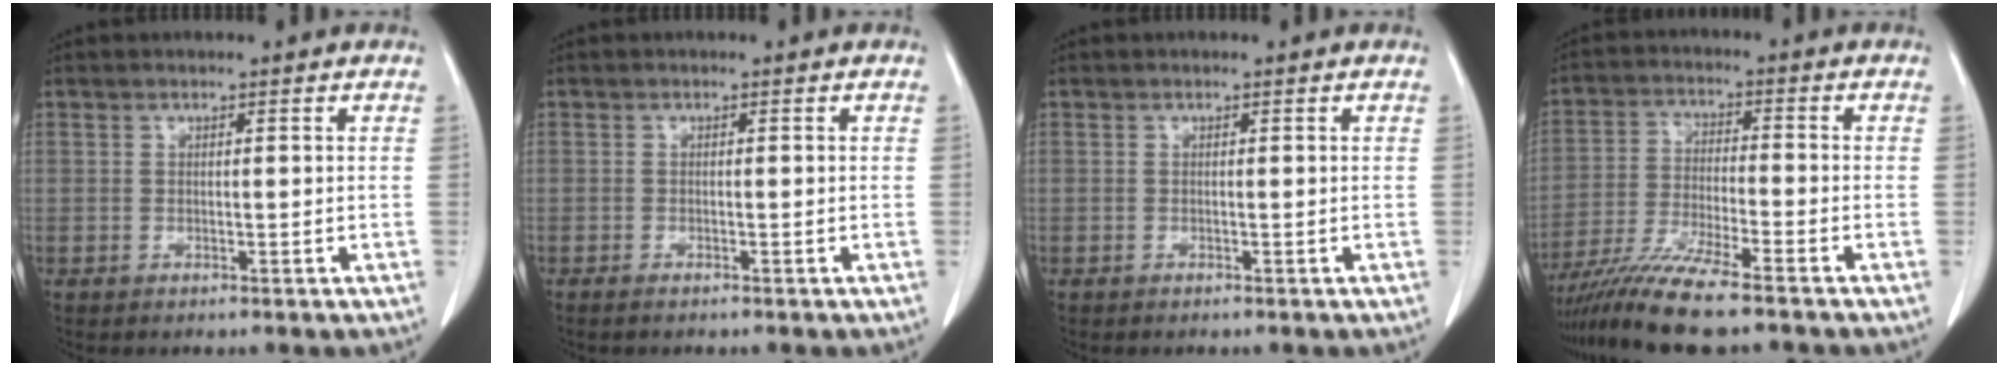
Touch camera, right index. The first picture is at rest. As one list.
[{"total": 1.2, "force": [-1.0, 0.1, 0.6], "torque": [-0.013, -0.002, -0.013]}, {"total": 0.0}, {"total": 10.8, "force": [-8.8, -0.4, 6.3], "torque": [-0.115, -0.030, -0.156]}]